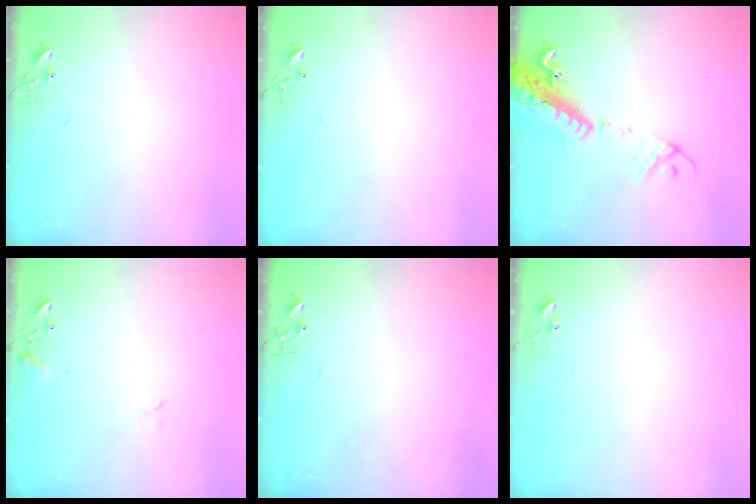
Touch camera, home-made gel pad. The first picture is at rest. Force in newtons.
{"total": 5.0, "press": 5.0, "slide": 0.4}
{"total": 22.7, "press": 22.1, "slide": 4.9}
{"total": 9.3, "press": 9.3, "slide": 0.7}
{"total": 0.0}
{"total": 5.0, "press": 5.0, "slide": 0.3}